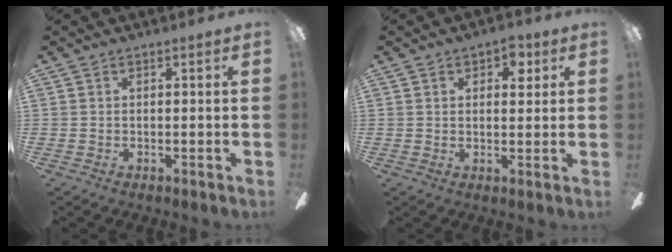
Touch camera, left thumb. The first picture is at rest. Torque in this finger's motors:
{"motor_torque": [-0.08, 0.17, 0.03, -0.04, -0.01]}